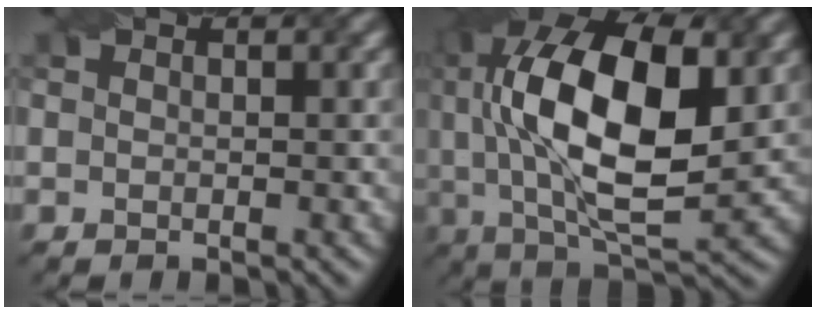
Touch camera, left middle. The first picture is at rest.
{"total": 15.2, "force": [2.4, 6.9, 13.3], "torque": [-0.249, 0.006, 0.041]}